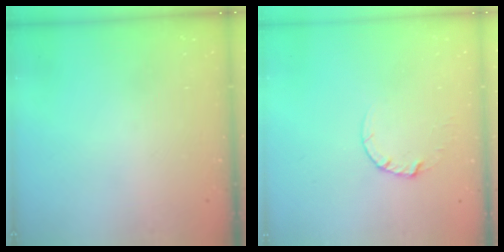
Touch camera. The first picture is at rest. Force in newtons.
{"total": 2.7, "press": 2.7, "slide": 0.2}